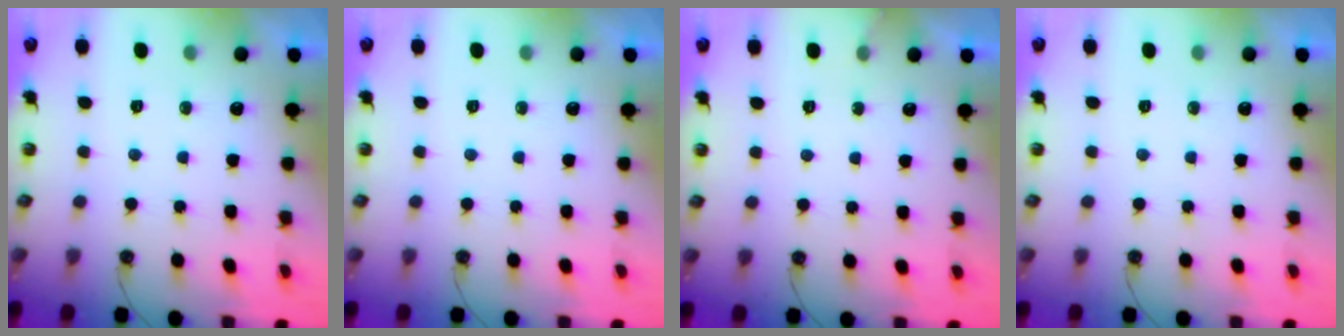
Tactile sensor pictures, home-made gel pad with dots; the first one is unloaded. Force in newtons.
{"total": 0.0}
{"total": 2.8, "press": 2.8, "slide": 0.2}
{"total": 0.0}